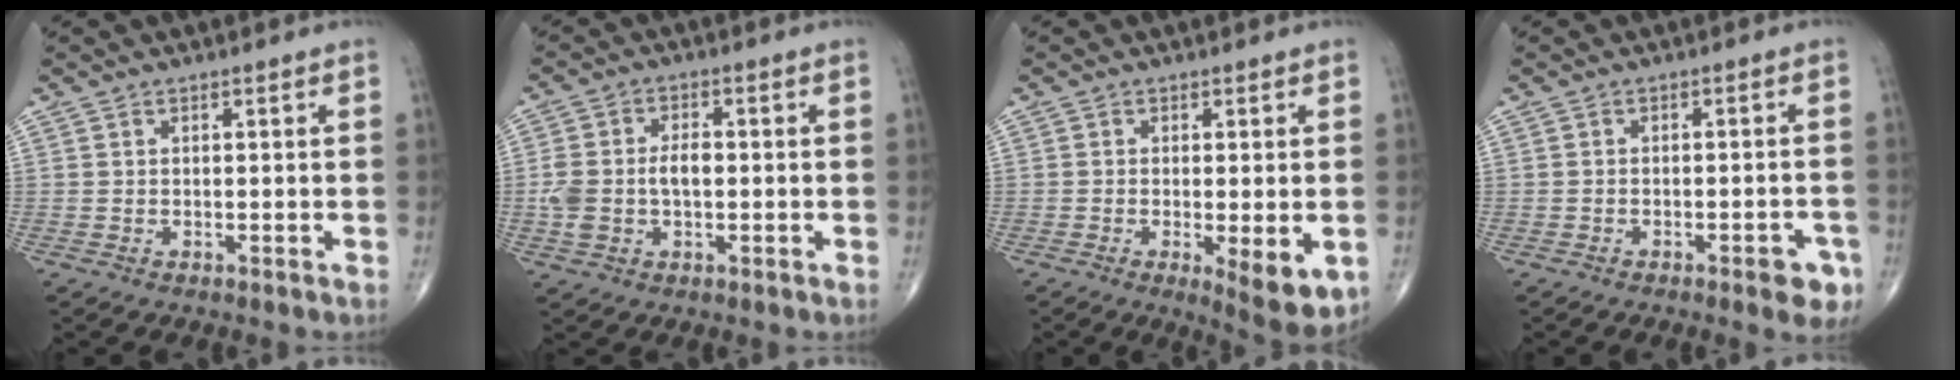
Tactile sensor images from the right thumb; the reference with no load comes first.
{"total": 7.4, "force": [-0.5, 4.5, 5.8], "torque": [-0.126, 0.019, -0.007]}
{"total": 8.4, "force": [-2.2, 2.4, 7.7], "torque": [-0.109, -0.021, -0.030]}
{"total": 4.8, "force": [-2.7, 1.6, 3.7], "torque": [-0.032, 0.013, -0.031]}